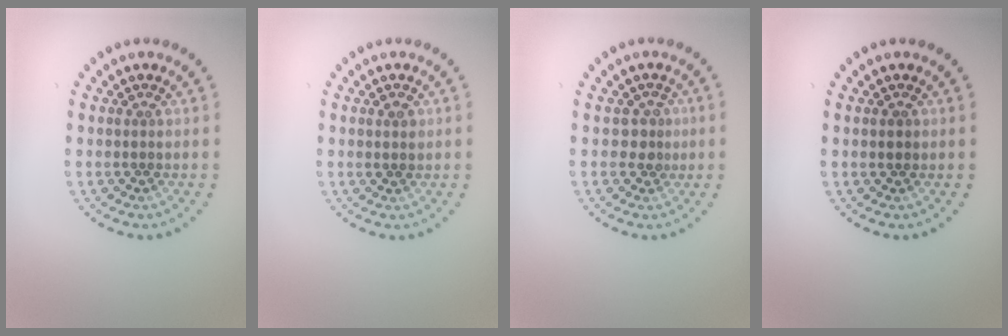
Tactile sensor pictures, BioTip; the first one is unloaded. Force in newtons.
{"total": 1.1, "press": 1.0, "slide": 0.4}
{"total": 1.8, "press": 1.4, "slide": 1.1}
{"total": 0.8, "press": 0.8, "slide": 0.1}